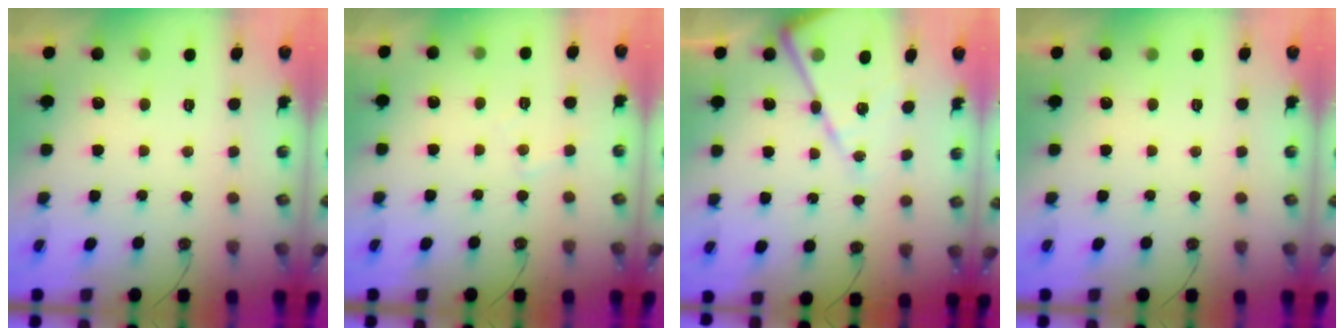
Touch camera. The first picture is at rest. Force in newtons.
{"total": 5.2, "press": 5.1, "slide": 0.7}
{"total": 15.9, "press": 15.9, "slide": 1.7}
{"total": 0.0}